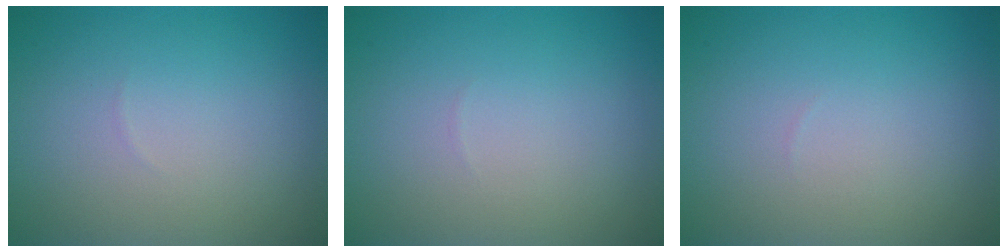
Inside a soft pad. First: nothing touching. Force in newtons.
{"total": 0.0}
{"total": 0.0}